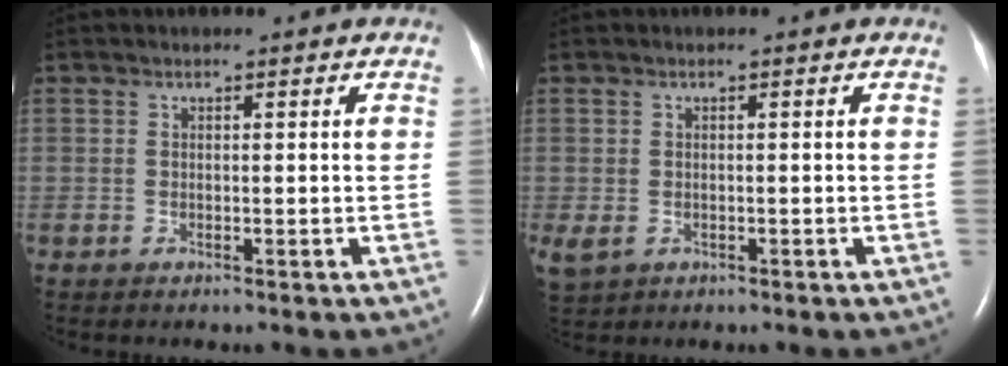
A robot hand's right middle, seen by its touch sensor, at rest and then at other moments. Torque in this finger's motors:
{"motor_torque": [1.85, -0.27, 1.05, 0.21]}